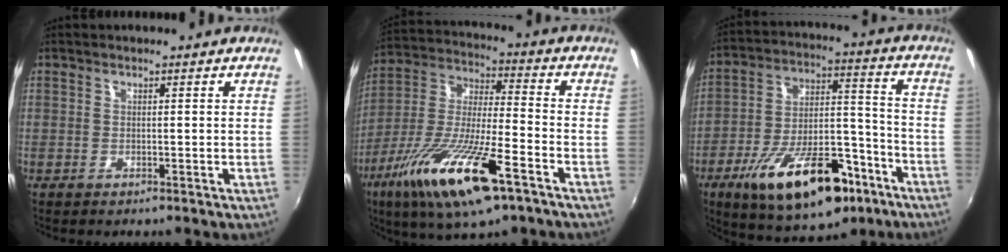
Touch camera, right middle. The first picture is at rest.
{"total": 20.5, "force": [-11.1, 4.9, 16.6], "torque": [-0.323, -0.049, -0.207]}
{"total": 23.3, "force": [-13.3, 10.1, 16.2], "torque": [-0.278, -0.005, -0.195]}